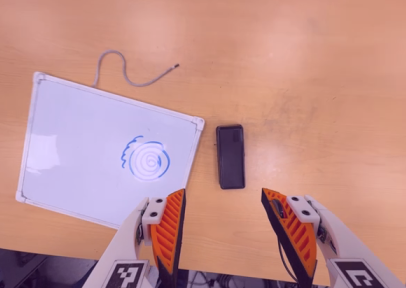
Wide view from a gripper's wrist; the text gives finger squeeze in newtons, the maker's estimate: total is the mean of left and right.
{"total": 0.0}